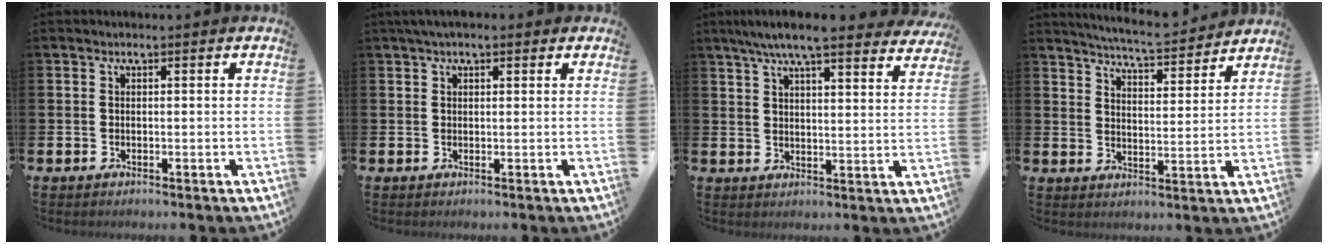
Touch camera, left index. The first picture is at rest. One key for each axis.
{"total": 2.0, "fx": 1.4, "fy": 0.8, "fz": 1.1, "tx": -0.020, "ty": 0.009, "tz": 0.024}
{"total": 7.9, "fx": 7.2, "fy": 0.9, "fz": 3.3, "tx": -0.073, "ty": -0.030, "tz": 0.127}
{"total": 6.1, "fx": 6.0, "fy": 0.0, "fz": 1.1, "tx": -0.032, "ty": -0.044, "tz": 0.103}